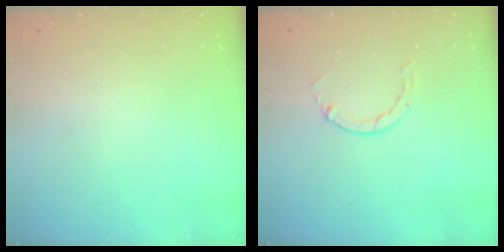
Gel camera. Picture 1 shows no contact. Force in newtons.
{"total": 0.6, "press": 0.6, "slide": 0.2}